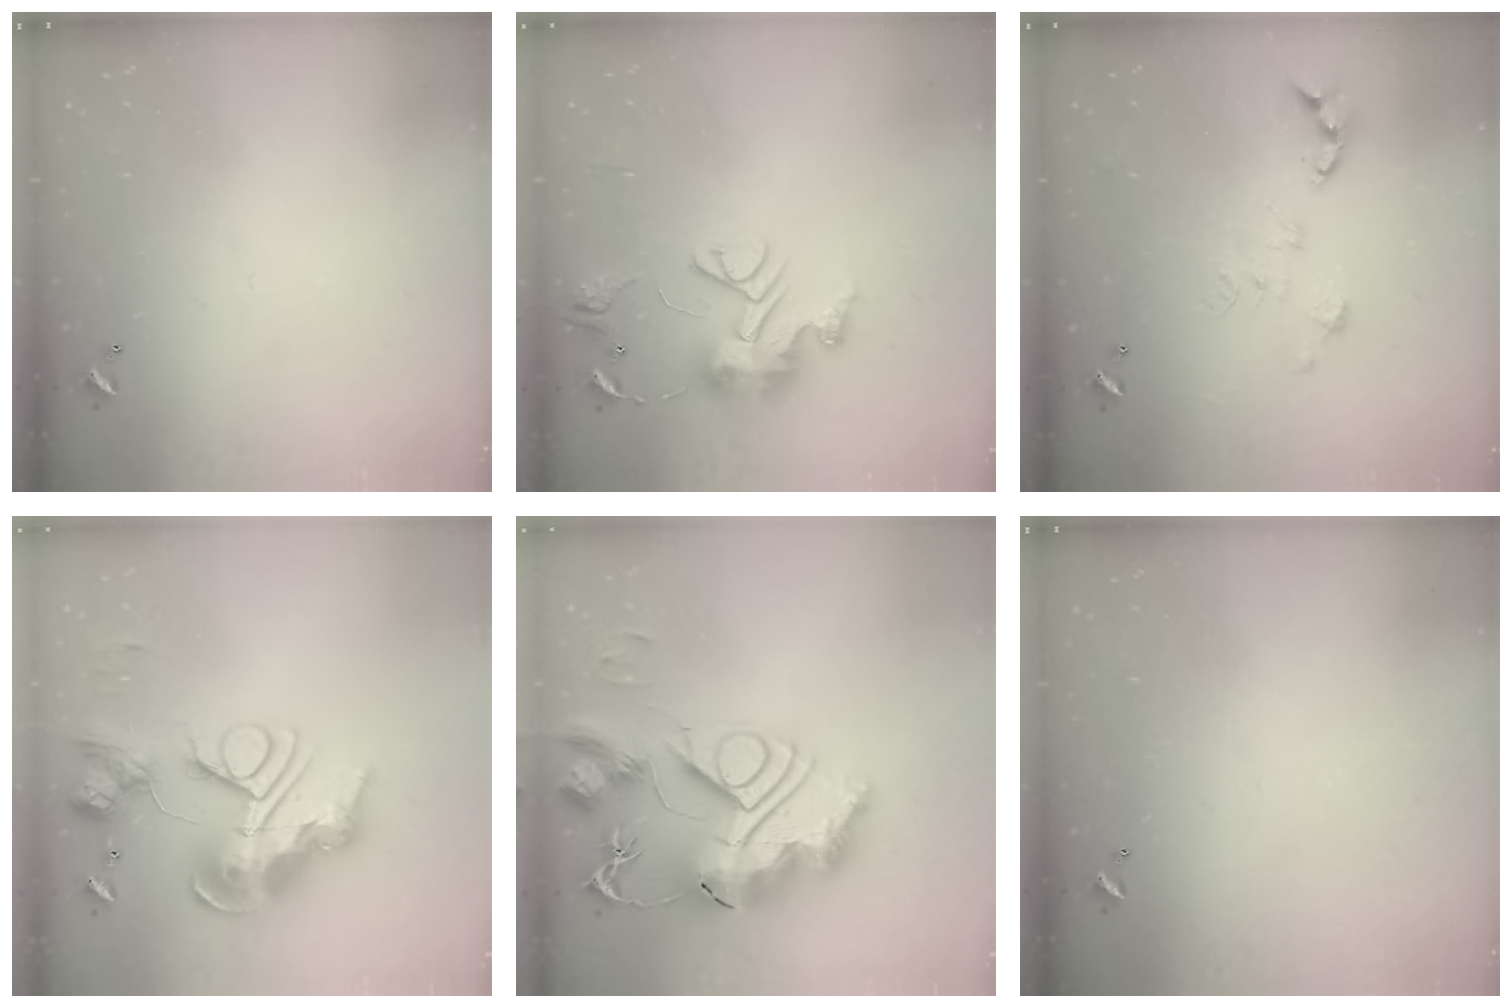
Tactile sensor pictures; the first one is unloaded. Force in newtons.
{"total": 12.0, "press": 11.9, "slide": 1.2}
{"total": 0.0}
{"total": 0.9, "press": 0.9, "slide": 0.0}
{"total": 0.7, "press": 0.7, "slide": 0.0}
{"total": 0.0}